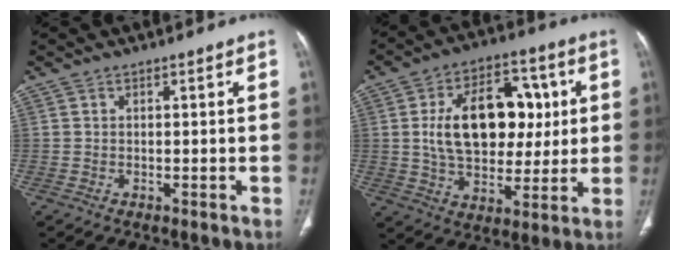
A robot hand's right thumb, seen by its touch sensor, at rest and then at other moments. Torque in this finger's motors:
{"motor_torque": [0.52, 0.78, 0.80, 0.35, 0.14]}